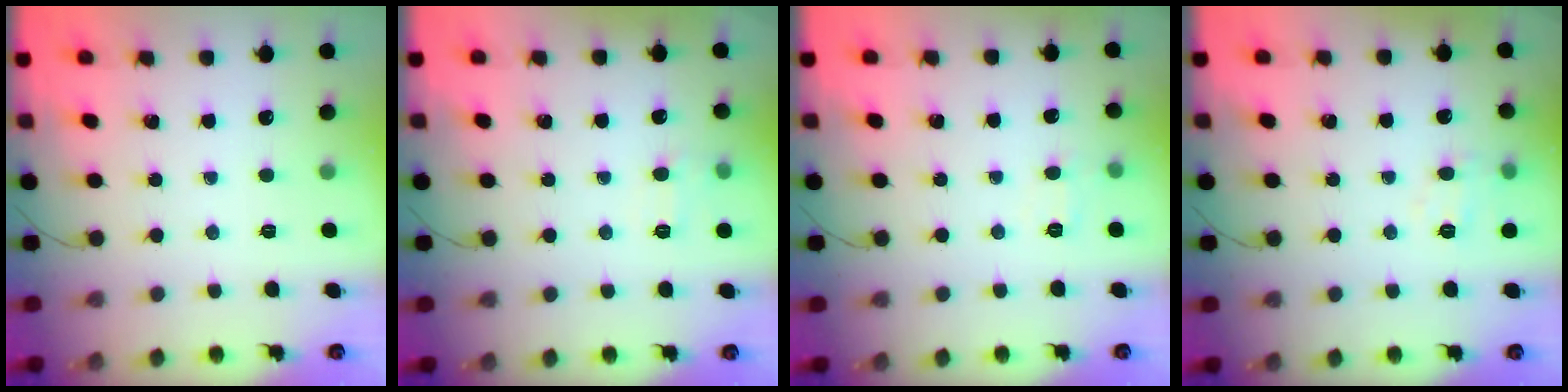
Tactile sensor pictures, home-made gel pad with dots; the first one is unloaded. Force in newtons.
{"total": 7.2, "press": 7.0, "slide": 1.9}
{"total": 5.0, "press": 4.9, "slide": 1.1}
{"total": 7.2, "press": 7.1, "slide": 1.4}